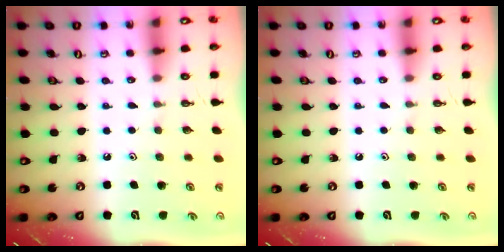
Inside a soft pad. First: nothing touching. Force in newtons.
{"total": 0.0}